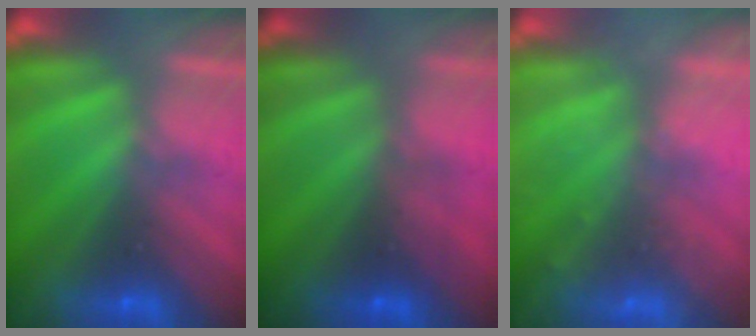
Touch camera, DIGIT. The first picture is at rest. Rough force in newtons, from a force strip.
{"total": 4.8}
{"total": 2.4}